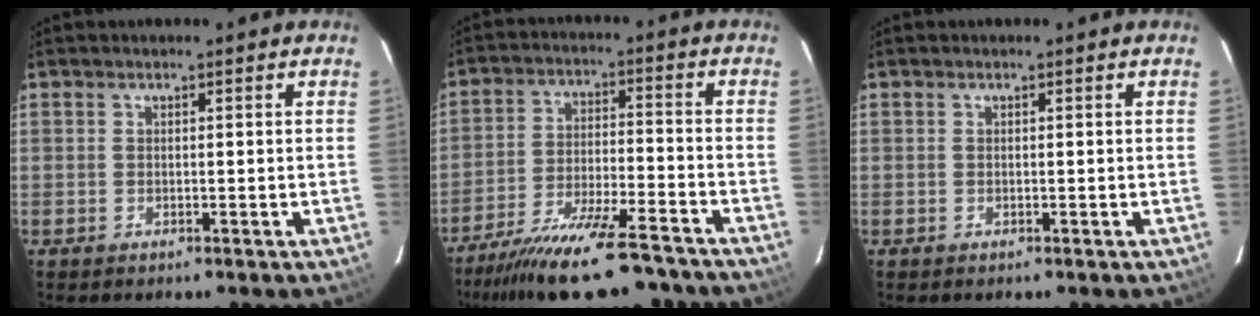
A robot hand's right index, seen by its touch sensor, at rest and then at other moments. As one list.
[{"total": 19.5, "force": [-16.8, 3.6, 9.3], "torque": [-0.183, -0.031, -0.257]}, {"total": 0.0}]